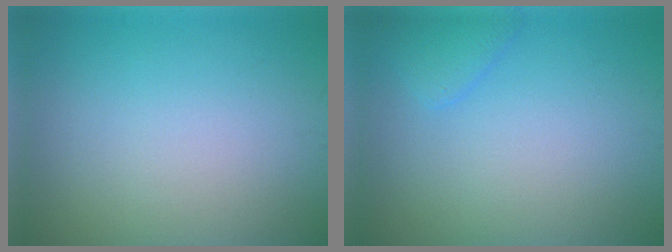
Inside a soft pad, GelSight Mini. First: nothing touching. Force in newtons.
{"total": 1.6, "press": 1.6, "slide": 0.2}